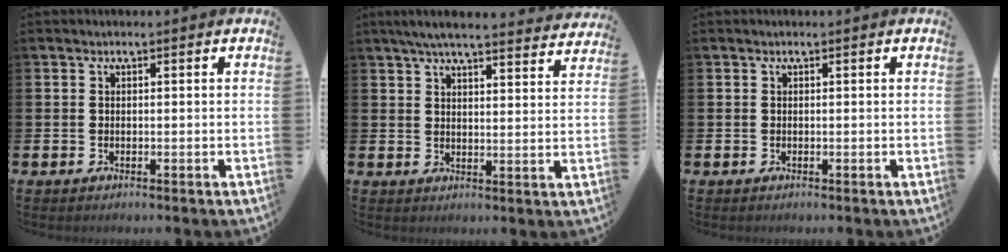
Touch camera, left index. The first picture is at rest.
{"total": 5.8, "force": [5.5, 0.3, 2.0], "torque": [-0.051, -0.024, 0.097]}
{"total": 0.0}